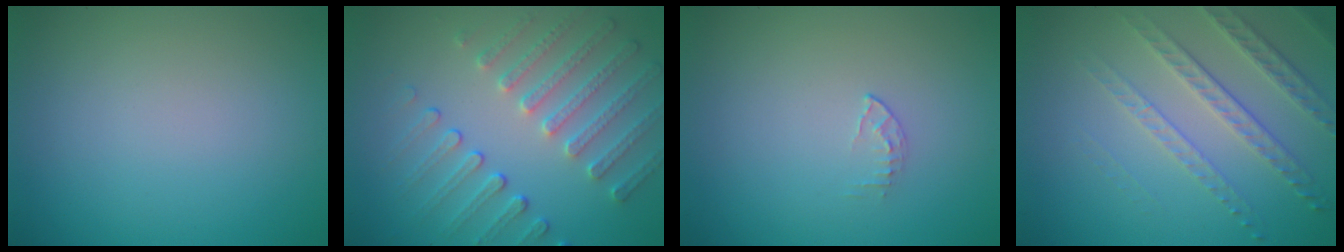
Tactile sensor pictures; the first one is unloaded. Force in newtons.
{"total": 4.9, "press": 3.8, "slide": 3.1}
{"total": 0.6, "press": 0.4, "slide": 0.4}
{"total": 3.5, "press": 3.1, "slide": 1.7}